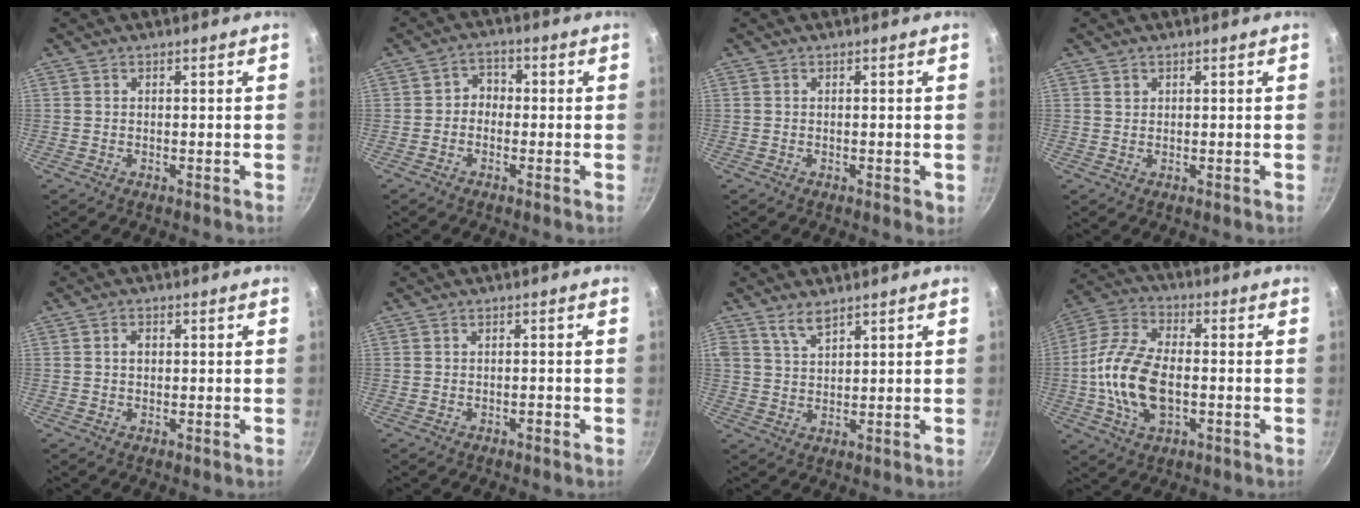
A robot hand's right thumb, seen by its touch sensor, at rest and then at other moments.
{"total": 3.3, "force": [-0.8, 2.8, 1.5], "torque": [-0.004, 0.016, -0.024]}
{"total": 1.8, "force": [-0.4, 0.6, 1.7], "torque": [-0.023, -0.002, -0.004]}
{"total": 0.9, "force": [0.5, 0.7, 0.2], "torque": [-0.001, 0.002, 0.009]}
{"total": 1.7, "force": [0.2, 1.3, 1.1], "torque": [-0.013, 0.004, 0.003]}
{"total": 0.7, "force": [-0.5, 0.3, 0.4], "torque": [-0.008, 0.008, -0.006]}
{"total": 3.8, "force": [2.9, 1.4, 2.0], "torque": [-0.037, -0.019, 0.061]}
{"total": 15.2, "force": [-2.2, 8.5, 12.4], "torque": [-0.238, 0.029, -0.054]}